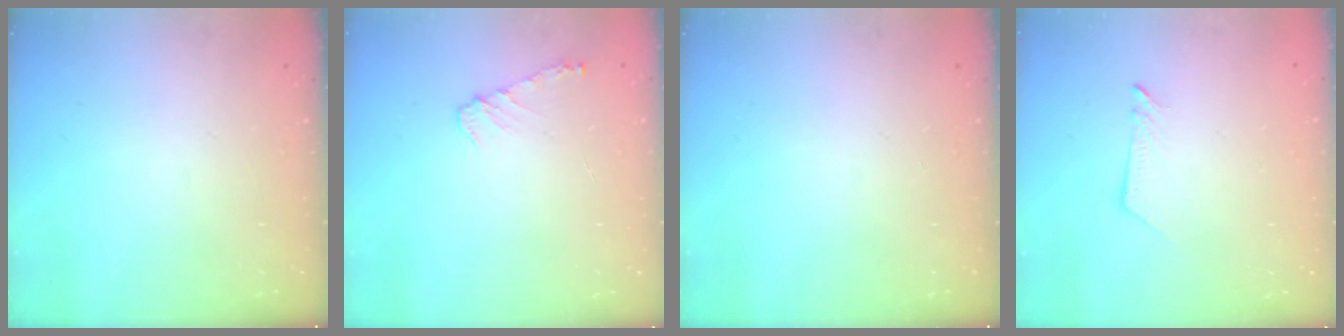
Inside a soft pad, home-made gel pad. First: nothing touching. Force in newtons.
{"total": 6.4, "press": 6.3, "slide": 0.6}
{"total": 0.0}
{"total": 2.6, "press": 2.6, "slide": 0.3}